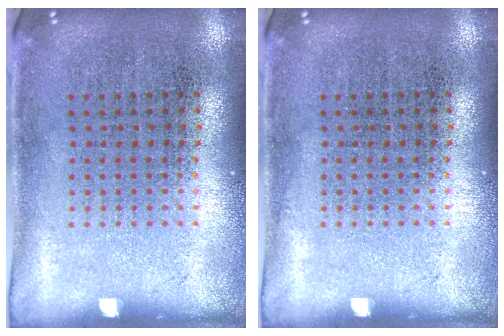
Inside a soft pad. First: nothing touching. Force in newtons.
{"total": 0.0}